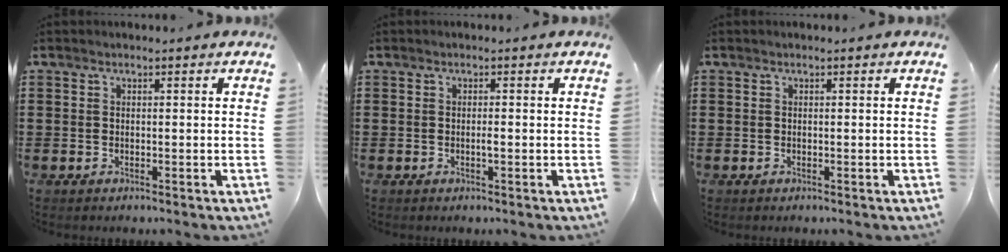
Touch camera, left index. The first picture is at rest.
{"total": 0.9, "force": [-0.2, 0.2, 0.9], "torque": [-0.017, -0.004, -0.002]}
{"total": 0.0}